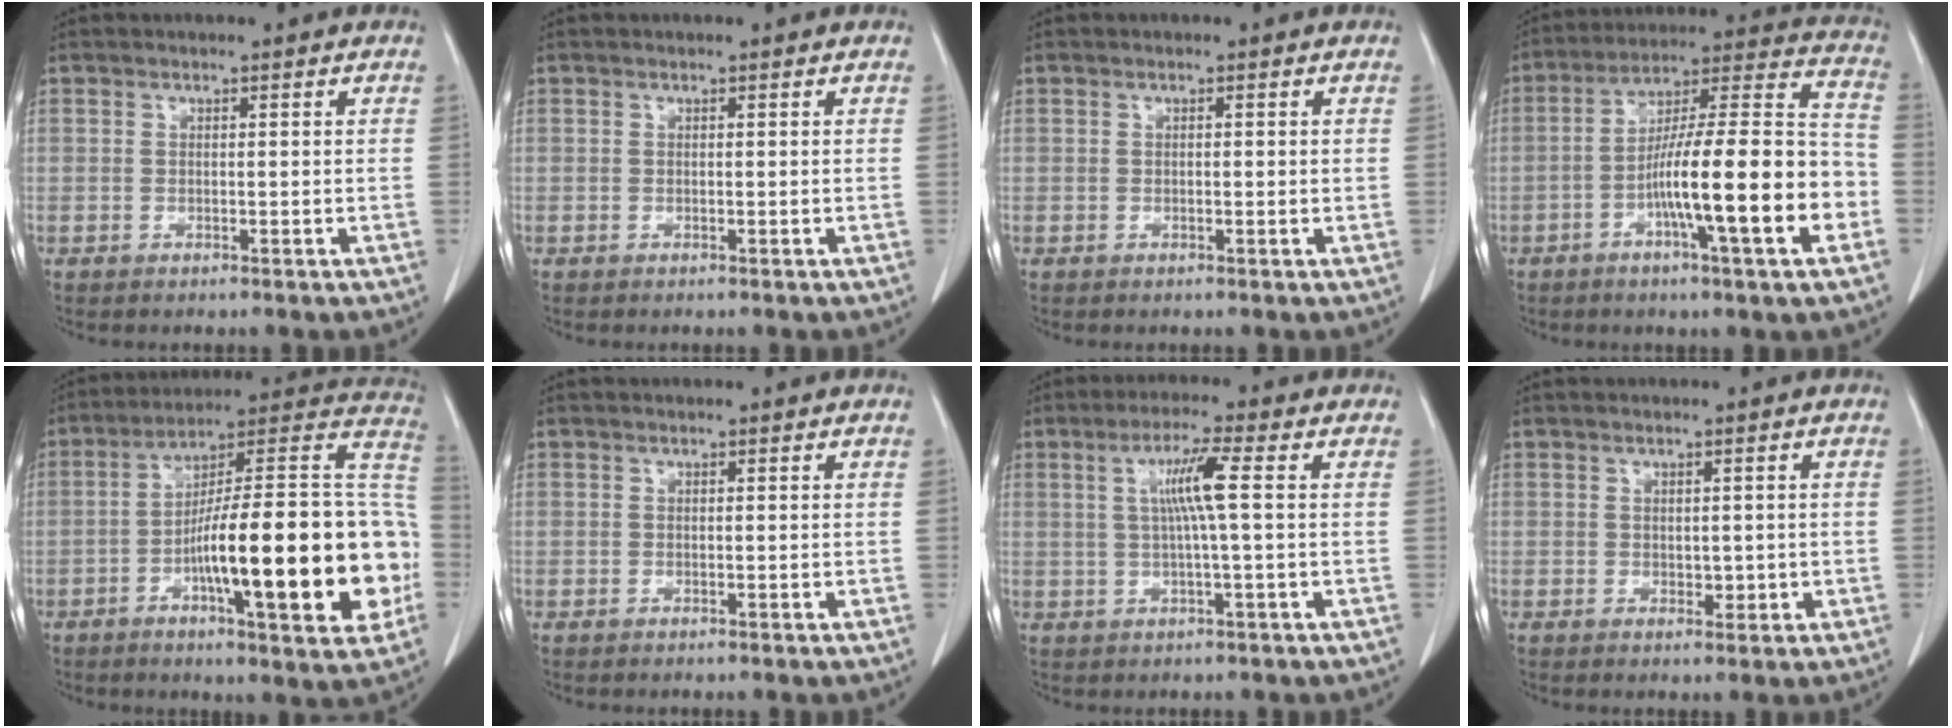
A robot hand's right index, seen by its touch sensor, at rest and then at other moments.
{"total": 0.0}
{"total": 0.7, "force": [0.0, 0.2, 0.7], "torque": [-0.012, 0.000, 0.001]}
{"total": 19.0, "force": [-5.8, 1.1, 18.0], "torque": [-0.272, 0.013, -0.090]}
{"total": 26.6, "force": [-6.0, 4.2, 25.6], "torque": [-0.312, 0.019, -0.089]}
{"total": 0.0}
{"total": 6.0, "force": [1.0, -0.6, 5.9], "torque": [-0.111, 0.006, 0.021]}
{"total": 1.9, "force": [-0.1, 1.3, 1.4], "torque": [-0.012, 0.001, 0.007]}